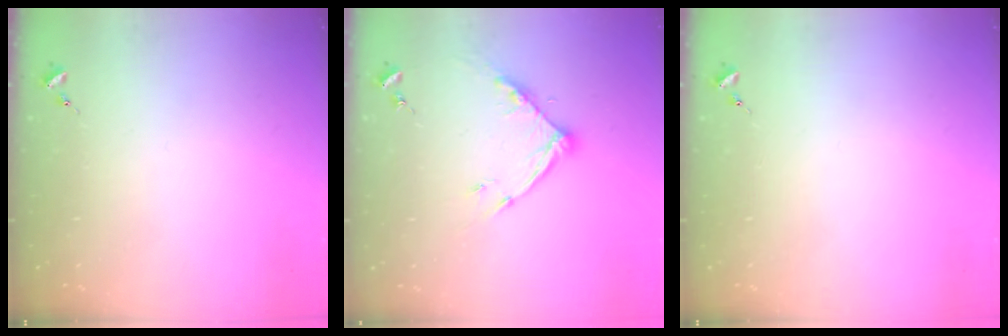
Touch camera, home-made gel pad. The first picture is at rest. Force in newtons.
{"total": 10.3, "press": 10.2, "slide": 0.9}
{"total": 0.0}